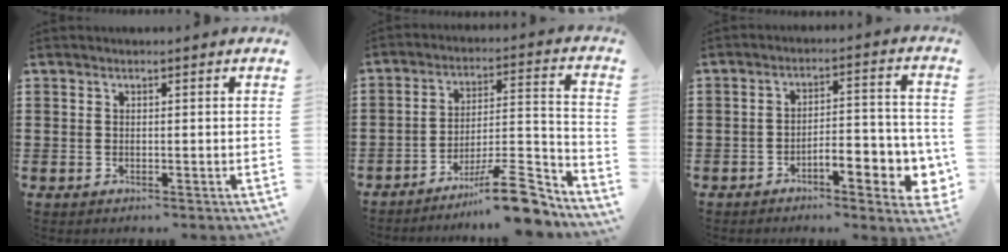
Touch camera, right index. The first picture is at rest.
{"total": 12.4, "force": [-9.7, 2.2, 7.4], "torque": [-0.091, 0.039, -0.174]}
{"total": 6.4, "force": [-3.4, 2.1, 5.0], "torque": [-0.065, -0.001, -0.061]}